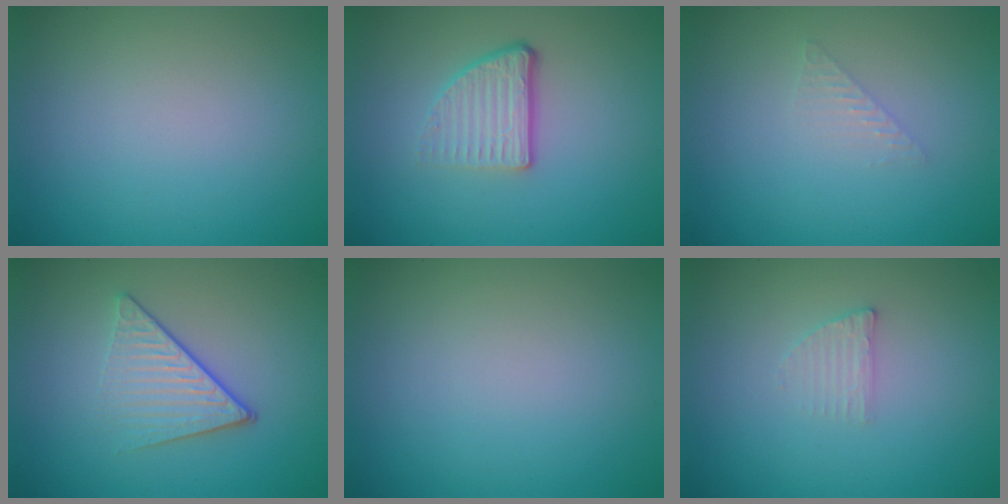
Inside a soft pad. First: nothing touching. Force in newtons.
{"total": 3.8, "press": 2.4, "slide": 3.0}
{"total": 1.0, "press": 1.0, "slide": 0.0}
{"total": 4.2, "press": 2.9, "slide": 3.0}
{"total": 0.0}
{"total": 1.2, "press": 1.2, "slide": 0.3}